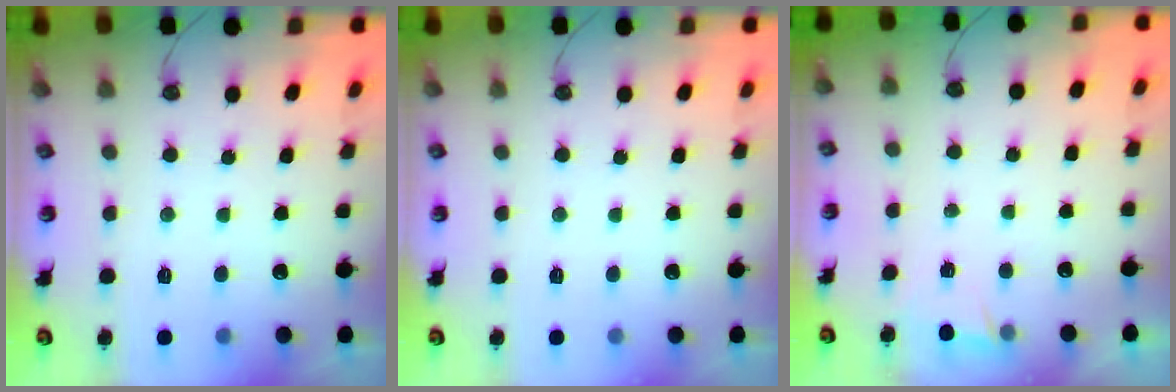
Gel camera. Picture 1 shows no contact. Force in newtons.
{"total": 0.0}
{"total": 1.5, "press": 0.9, "slide": 1.2}